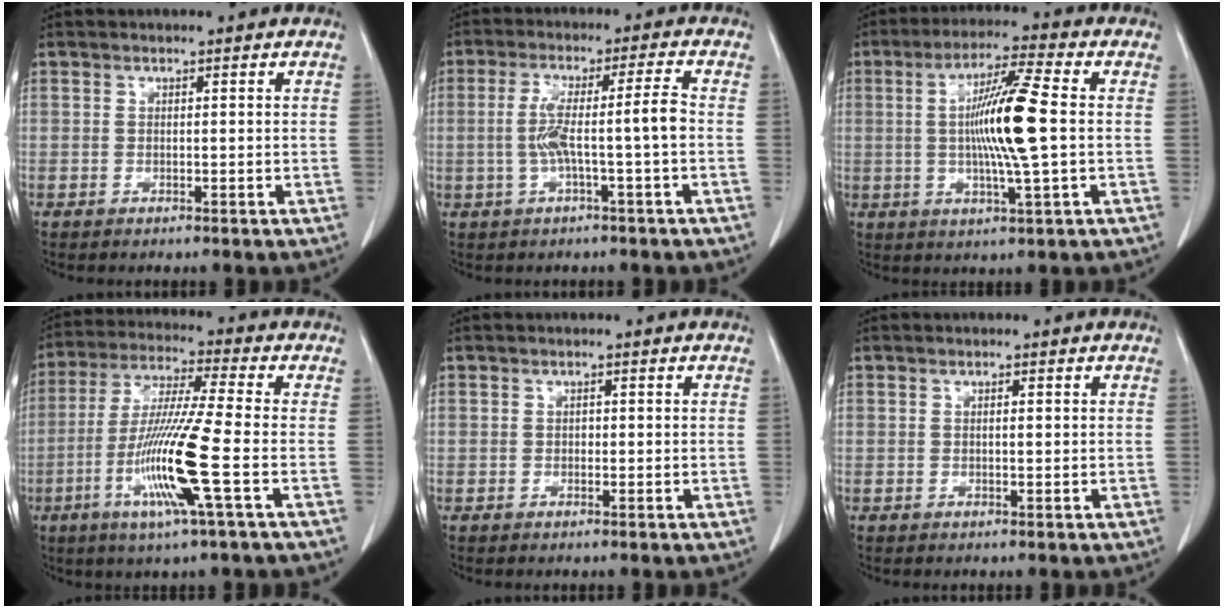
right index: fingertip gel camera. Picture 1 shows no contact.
{"total": 7.1, "force": [-1.1, -0.5, 7.0], "torque": [-0.137, 0.020, -0.016]}
{"total": 11.5, "force": [0.2, -0.2, 11.5], "torque": [-0.214, -0.002, 0.001]}
{"total": 13.6, "force": [-4.2, -0.9, 12.9], "torque": [-0.263, -0.021, -0.088]}
{"total": 0.5, "force": [-0.1, 0.4, 0.3], "torque": [-0.002, 0.003, -0.002]}
{"total": 0.7, "force": [0.1, 0.1, 0.7], "torque": [-0.013, 0.000, 0.002]}